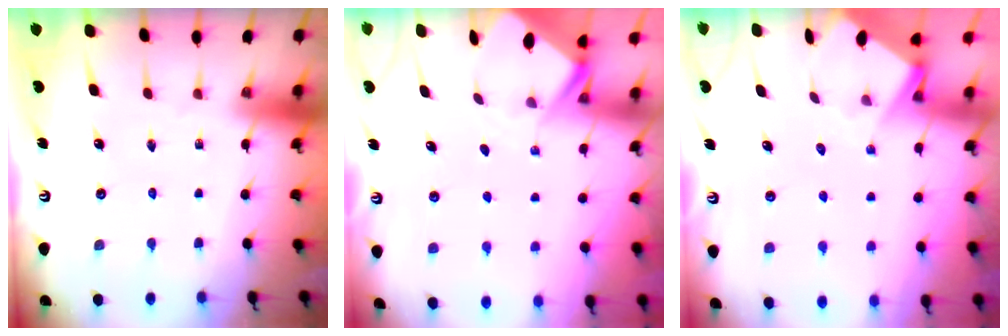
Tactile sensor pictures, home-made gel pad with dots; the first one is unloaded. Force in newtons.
{"total": 2.4, "press": 2.4, "slide": 0.1}
{"total": 3.9, "press": 3.9, "slide": 0.4}